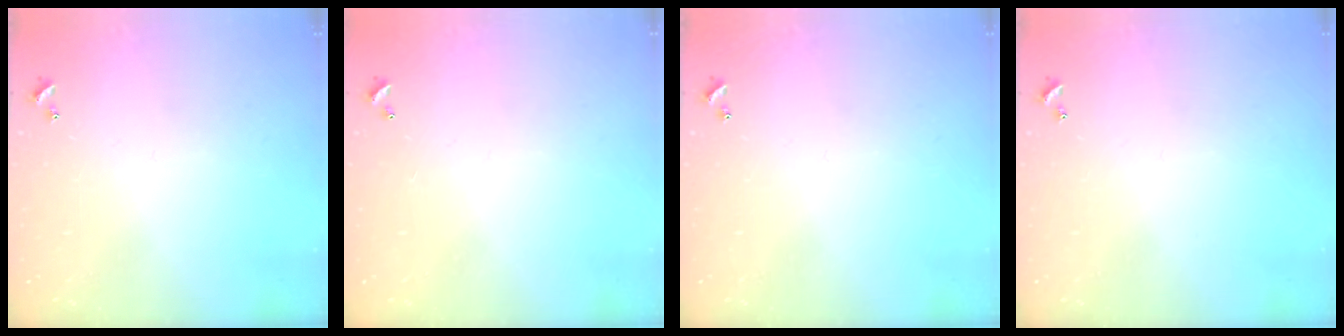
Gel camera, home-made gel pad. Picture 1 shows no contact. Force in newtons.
{"total": 3.0, "press": 3.0, "slide": 0.1}
{"total": 0.0}
{"total": 0.0}